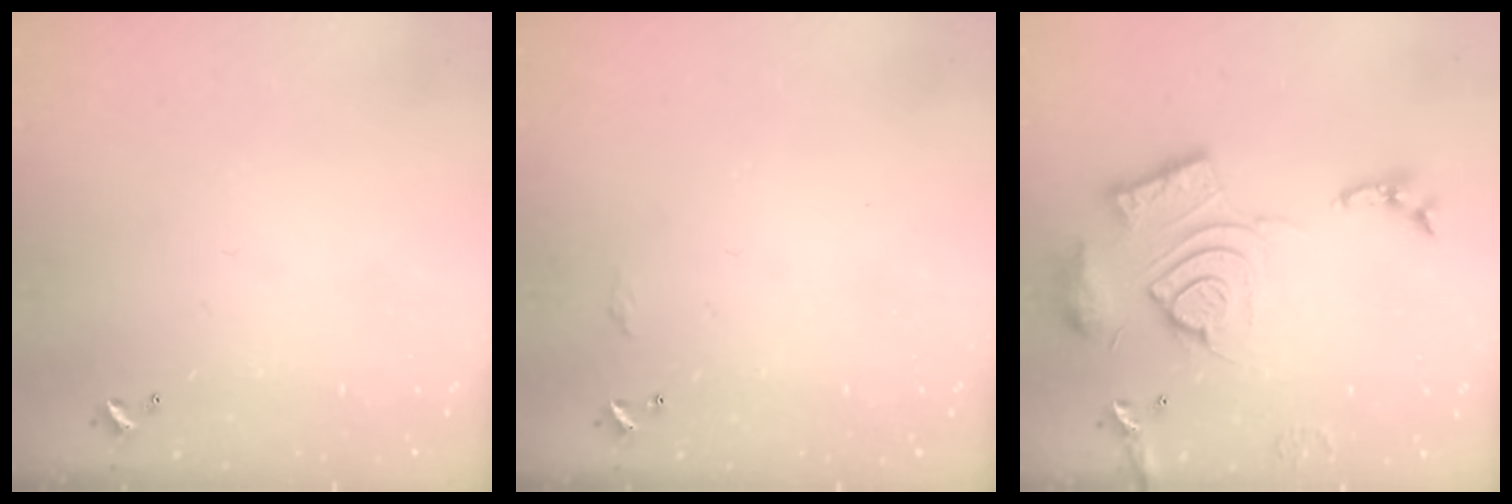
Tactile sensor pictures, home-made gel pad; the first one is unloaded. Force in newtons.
{"total": 2.8, "press": 2.8, "slide": 0.4}
{"total": 20.0, "press": 19.9, "slide": 1.9}